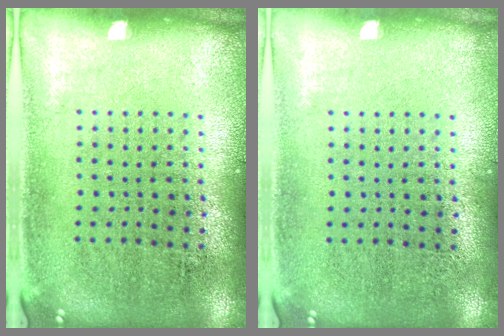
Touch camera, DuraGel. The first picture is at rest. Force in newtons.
{"total": 0.0}